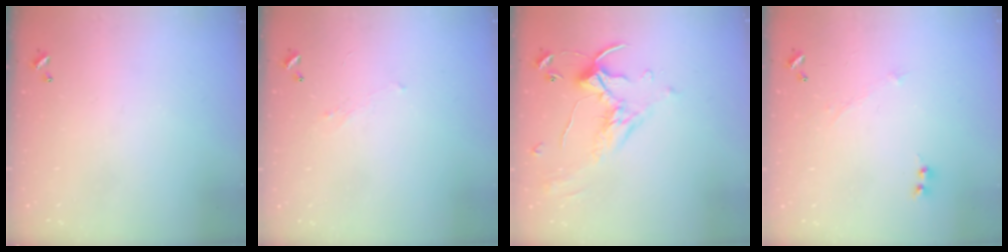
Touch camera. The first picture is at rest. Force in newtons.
{"total": 1.3, "press": 1.1, "slide": 0.7}
{"total": 1.1, "press": 0.4, "slide": 1.0}
{"total": 0.0}